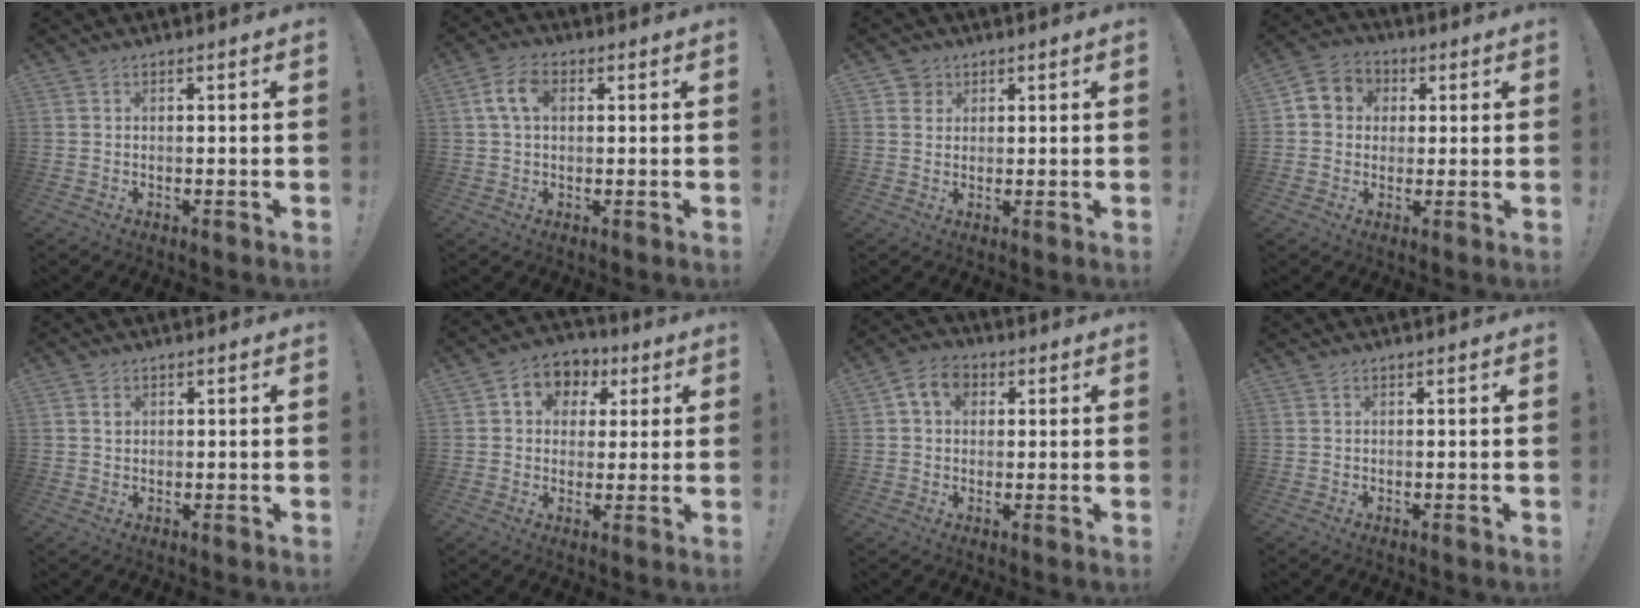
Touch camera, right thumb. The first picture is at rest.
{"total": 7.5, "force": [1.7, 4.8, 5.5], "torque": [-0.109, 0.012, 0.035]}
{"total": 3.5, "force": [2.1, 2.7, 0.5], "torque": [-0.007, -0.008, 0.037]}
{"total": 6.6, "force": [0.2, 6.3, 1.9], "torque": [-0.033, 0.011, 0.011]}
{"total": 1.1, "force": [0.5, 0.9, 0.1], "torque": [0.006, 0.001, 0.008]}
{"total": 7.8, "force": [1.7, 7.0, 3.0], "torque": [-0.039, 0.000, 0.037]}
{"total": 7.1, "force": [2.2, 5.4, 3.9], "torque": [-0.065, 0.007, 0.043]}
{"total": 0.0}